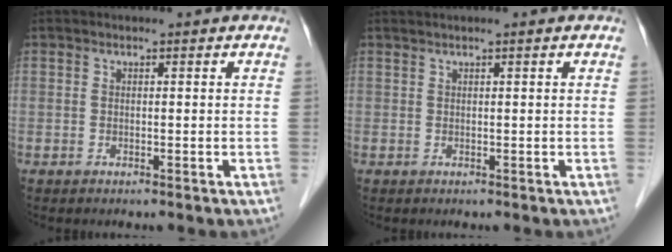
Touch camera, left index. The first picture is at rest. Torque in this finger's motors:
{"motor_torque": [0.18, -0.08, -0.04, 0.00]}